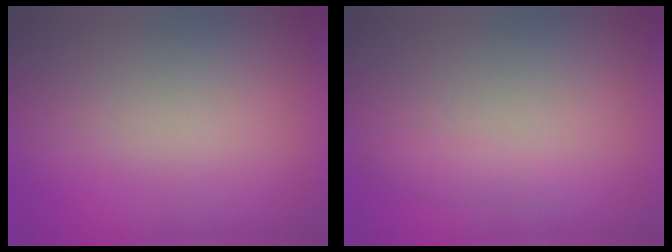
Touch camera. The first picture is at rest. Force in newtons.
{"total": 1.3}